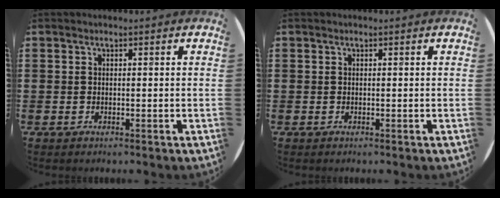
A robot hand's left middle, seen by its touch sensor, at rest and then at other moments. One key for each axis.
{"total": 0.0}